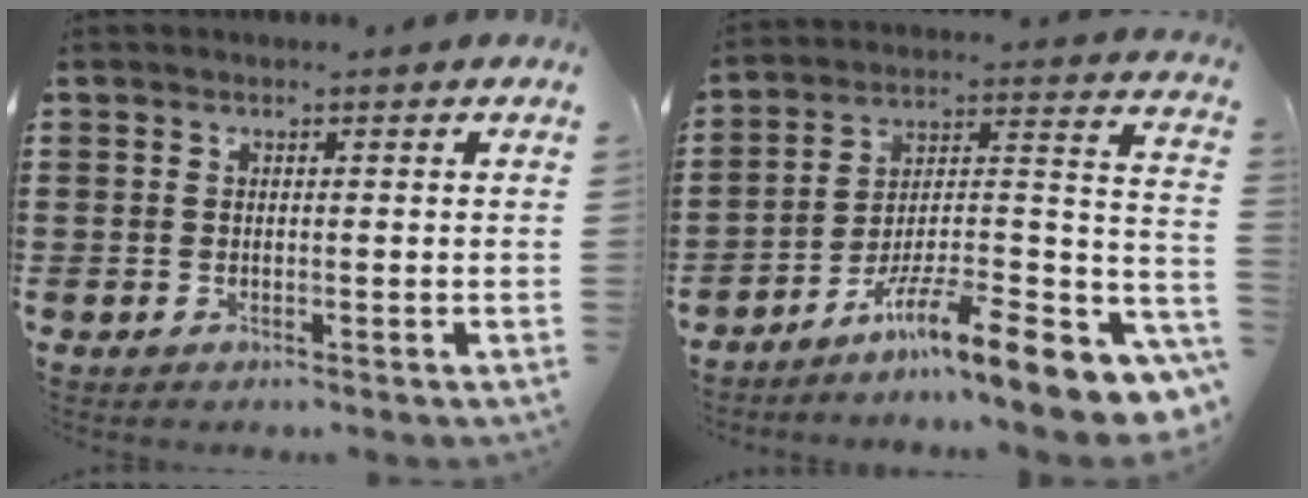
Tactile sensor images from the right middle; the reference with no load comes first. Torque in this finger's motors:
{"motor_torque": [2.14, 0.00, 1.05, 0.21]}